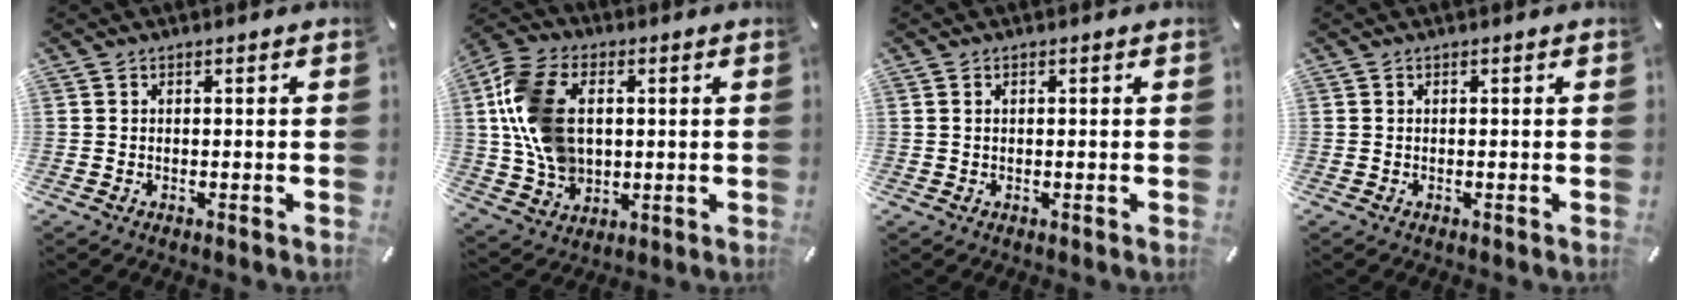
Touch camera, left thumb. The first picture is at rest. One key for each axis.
{"total": 15.4, "fx": 2.1, "fy": 11.2, "fz": 10.4, "tx": -0.229, "ty": 0.011, "tz": 0.040}
{"total": 0.7, "fx": 0.2, "fy": 0.4, "fz": 0.5, "tx": -0.012, "ty": 0.003, "tz": 0.003}
{"total": 0.0}